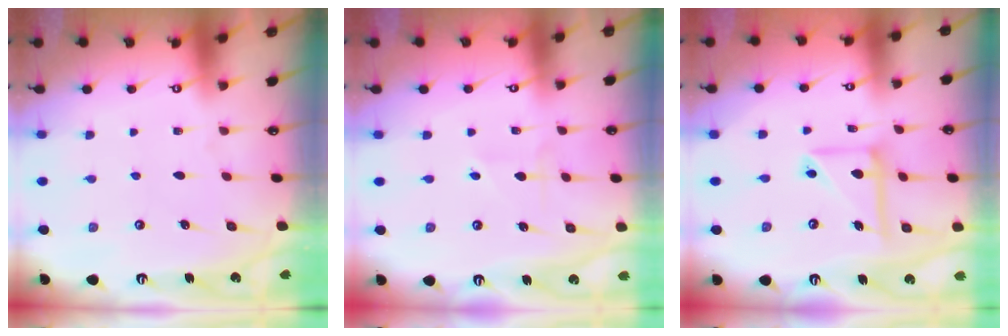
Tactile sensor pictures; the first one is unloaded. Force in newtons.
{"total": 2.2, "press": 2.2, "slide": 0.3}
{"total": 10.7, "press": 10.6, "slide": 1.1}